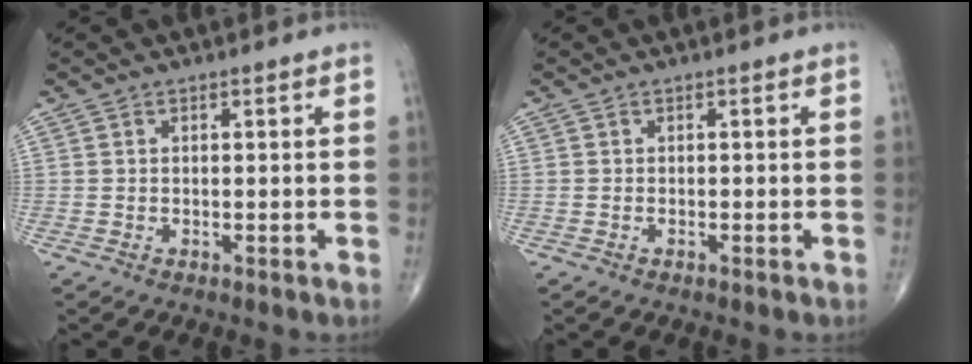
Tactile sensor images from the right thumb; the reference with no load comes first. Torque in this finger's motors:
{"motor_torque": [0.19, -0.04, -0.14, -0.12, -0.02]}